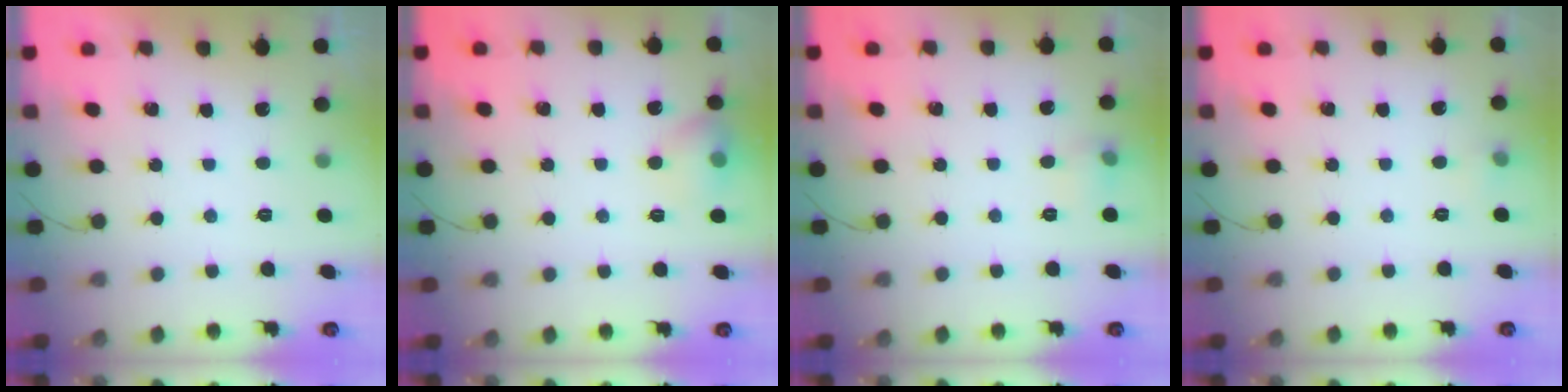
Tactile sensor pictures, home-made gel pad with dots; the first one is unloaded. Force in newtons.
{"total": 7.2, "press": 7.0, "slide": 1.8}
{"total": 5.9, "press": 5.8, "slide": 1.3}
{"total": 3.4, "press": 3.2, "slide": 1.1}